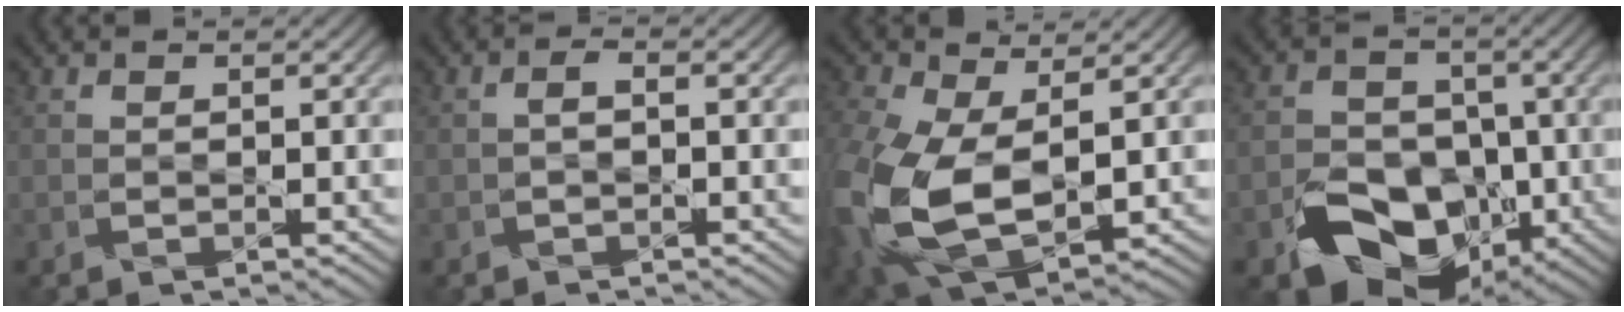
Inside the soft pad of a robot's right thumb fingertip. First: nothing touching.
{"total": 0.9, "force": [-0.5, 0.2, 0.8], "torque": [-0.017, 0.004, -0.009]}
{"total": 15.8, "force": [-1.1, 10.0, 12.3], "torque": [-0.330, -0.046, 0.006]}
{"total": 11.4, "force": [-4.8, 8.0, 6.5], "torque": [-0.105, -0.029, -0.090]}